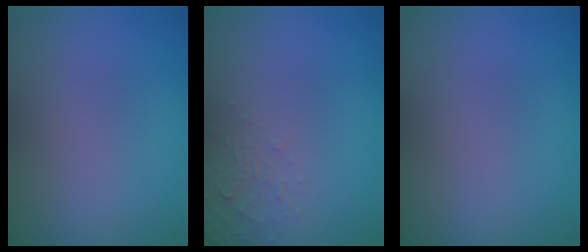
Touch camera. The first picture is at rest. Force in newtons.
{"total": 1.4, "press": 1.4, "slide": 0.2}
{"total": 0.0}